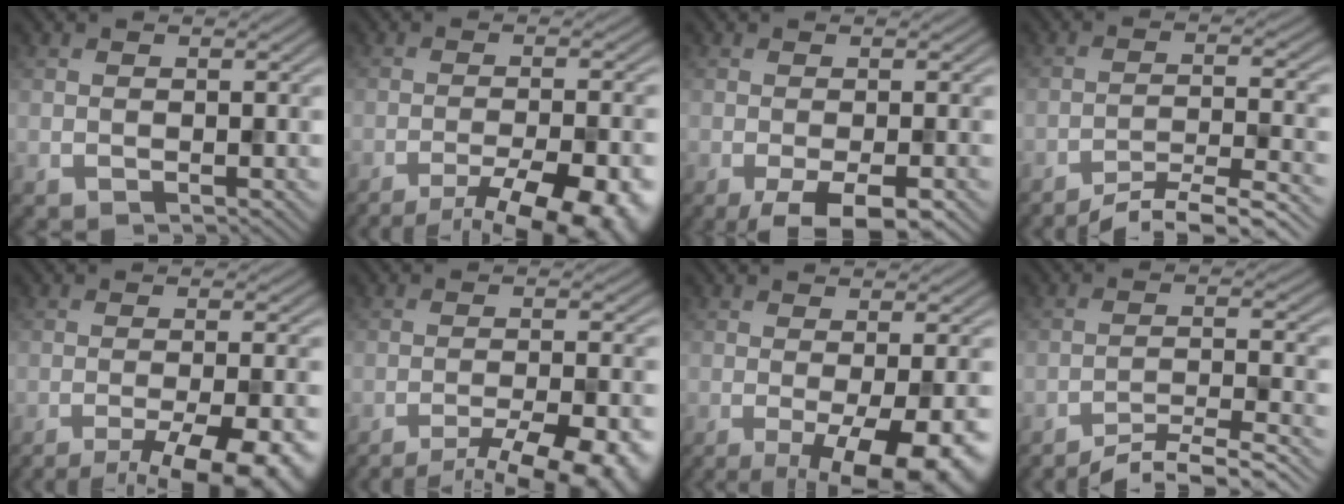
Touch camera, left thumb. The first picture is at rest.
{"total": 12.9, "force": [-9.2, 3.5, 8.3], "torque": [-0.114, -0.010, -0.108]}
{"total": 5.9, "force": [-3.0, 1.7, 4.8], "torque": [-0.073, -0.003, -0.045]}
{"total": 8.1, "force": [-6.9, 1.0, 4.1], "torque": [-0.068, 0.002, -0.111]}
{"total": 12.0, "force": [-8.0, 3.3, 8.3], "torque": [-0.105, -0.006, -0.091]}
{"total": 12.7, "force": [-9.7, 3.2, 7.5], "torque": [-0.100, -0.006, -0.114]}
{"total": 12.8, "force": [-5.4, 3.8, 11.0], "torque": [-0.120, -0.009, -0.066]}
{"total": 7.1, "force": [-6.1, 0.8, 3.5], "torque": [-0.059, 0.008, -0.105]}